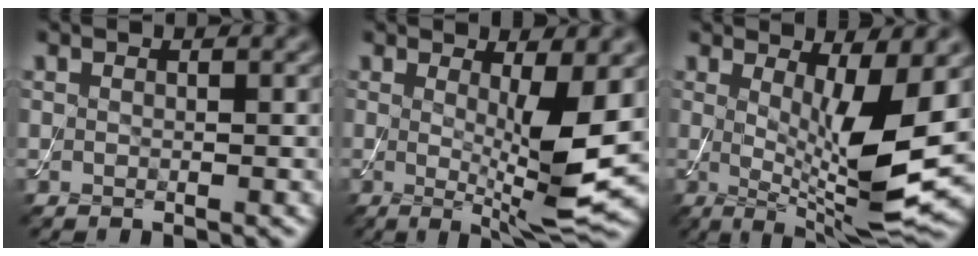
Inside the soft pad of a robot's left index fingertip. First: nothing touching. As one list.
[{"total": 6.5, "force": [0.3, 1.3, 6.4], "torque": [-0.094, -0.021, 0.010]}, {"total": 8.6, "force": [0.5, 2.1, 8.4], "torque": [-0.133, -0.023, 0.016]}]